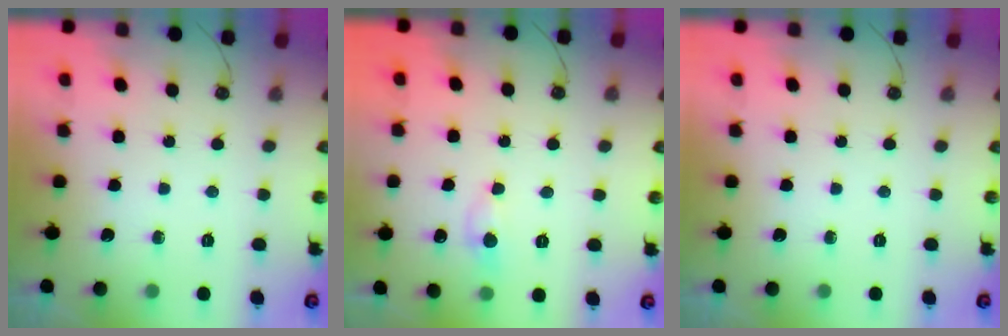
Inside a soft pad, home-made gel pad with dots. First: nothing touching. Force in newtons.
{"total": 0.6, "press": 0.2, "slide": 0.5}
{"total": 0.0}